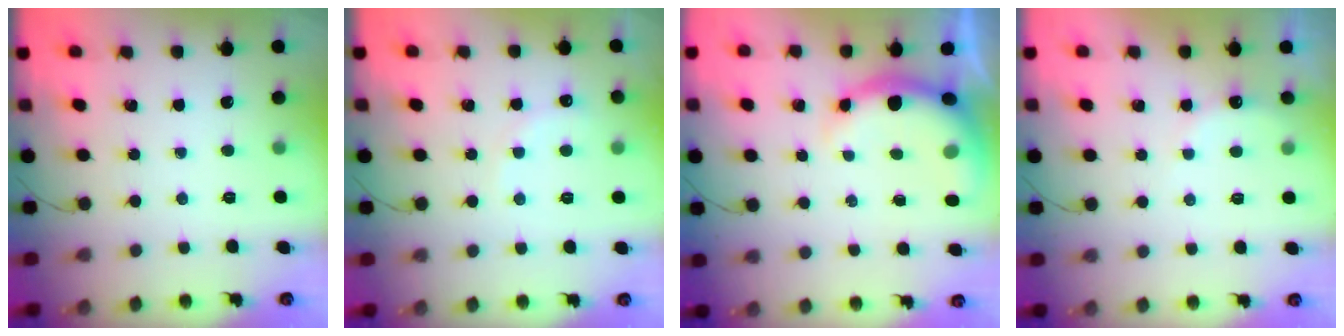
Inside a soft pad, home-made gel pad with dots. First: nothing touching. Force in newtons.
{"total": 7.6, "press": 7.4, "slide": 1.9}
{"total": 6.6, "press": 6.6, "slide": 0.7}
{"total": 5.8, "press": 5.7, "slide": 1.0}